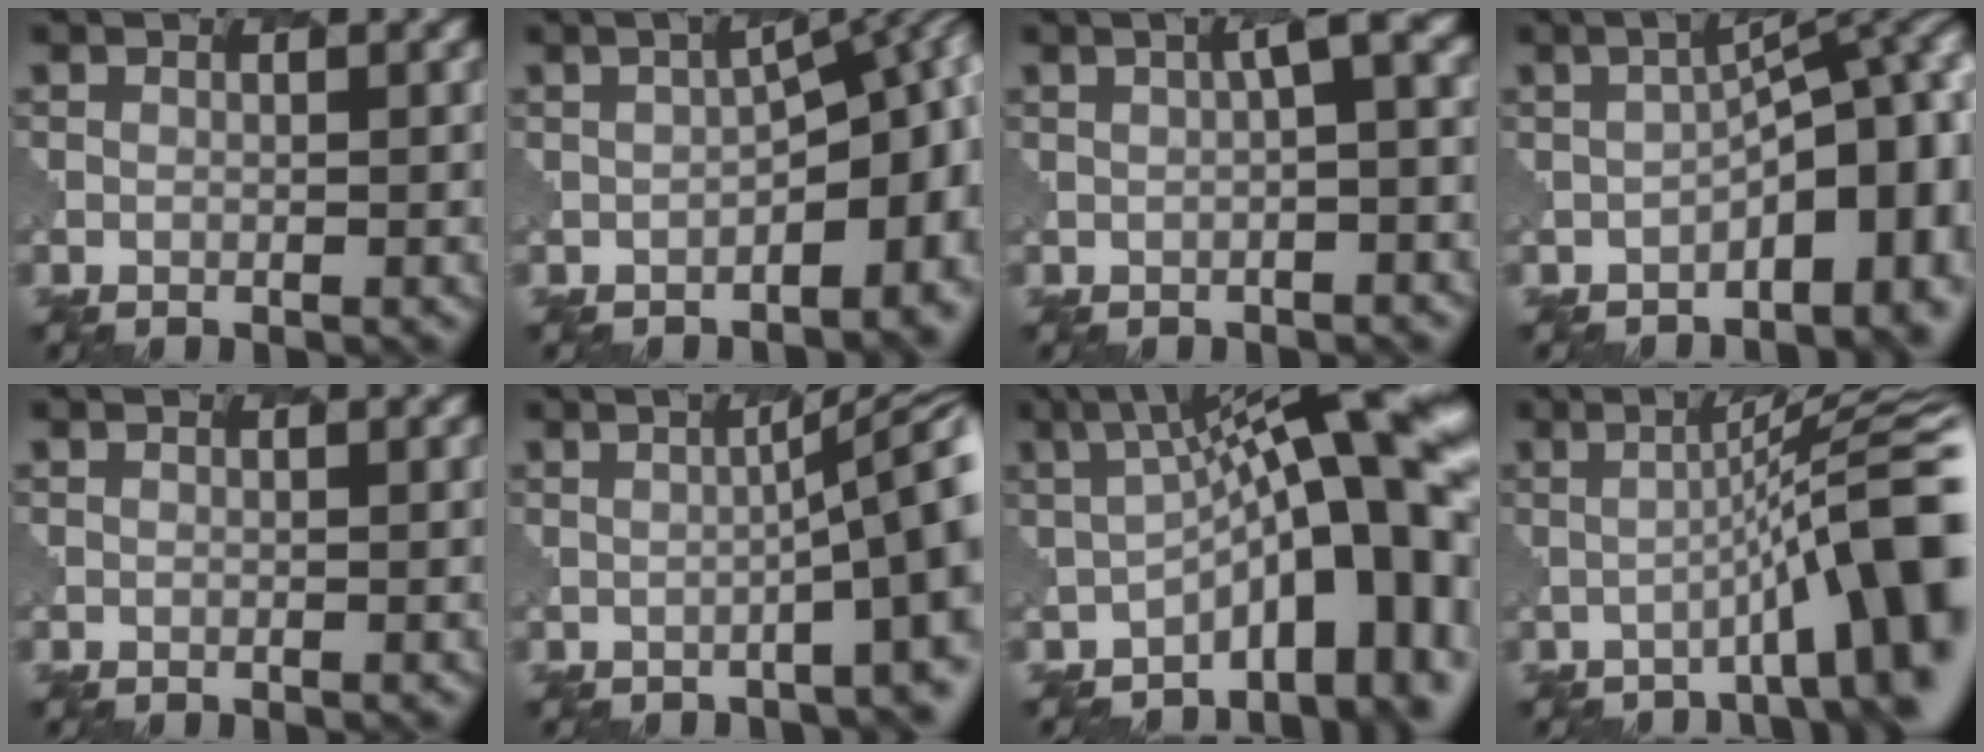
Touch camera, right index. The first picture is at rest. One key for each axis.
{"total": 9.1, "fx": -2.2, "fy": 4.1, "fz": 7.8, "tx": -0.085, "ty": -0.003, "tz": -0.028}
{"total": 3.2, "fx": 0.3, "fy": 0.6, "fz": 3.1, "tx": -0.038, "ty": 0.015, "tz": 0.002}
{"total": 12.1, "fx": -3.7, "fy": 5.5, "fz": 10.2, "tx": -0.101, "ty": 0.000, "tz": -0.046}
{"total": 0.0}
{"total": 8.4, "fx": -1.6, "fy": 1.7, "fz": 8.0, "tx": -0.083, "ty": 0.016, "tz": -0.020}
{"total": 15.5, "fx": -1.8, "fy": 5.4, "fz": 14.4, "tx": -0.165, "ty": 0.028, "tz": -0.022}
{"total": 9.5, "fx": -2.8, "fy": 1.3, "fz": 9.0, "tx": -0.109, "ty": 0.025, "tz": -0.045}